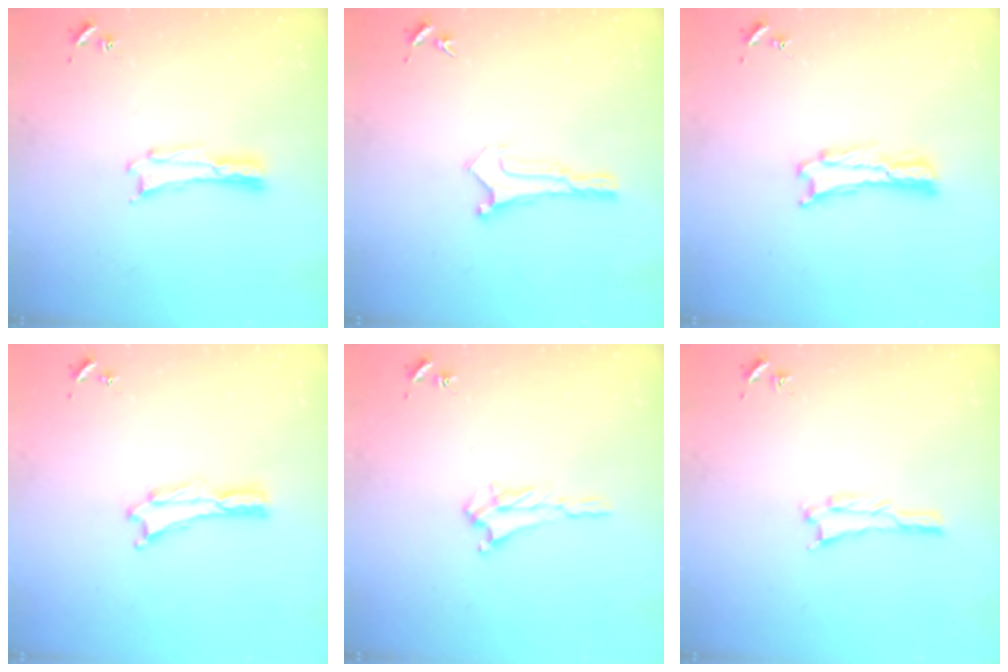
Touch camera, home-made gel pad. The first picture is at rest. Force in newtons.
{"total": 0.0}
{"total": 0.6, "press": 0.5, "slide": 0.2}
{"total": 0.0}
{"total": 2.0, "press": 2.0, "slide": 0.5}
{"total": 1.1, "press": 1.1, "slide": 0.1}